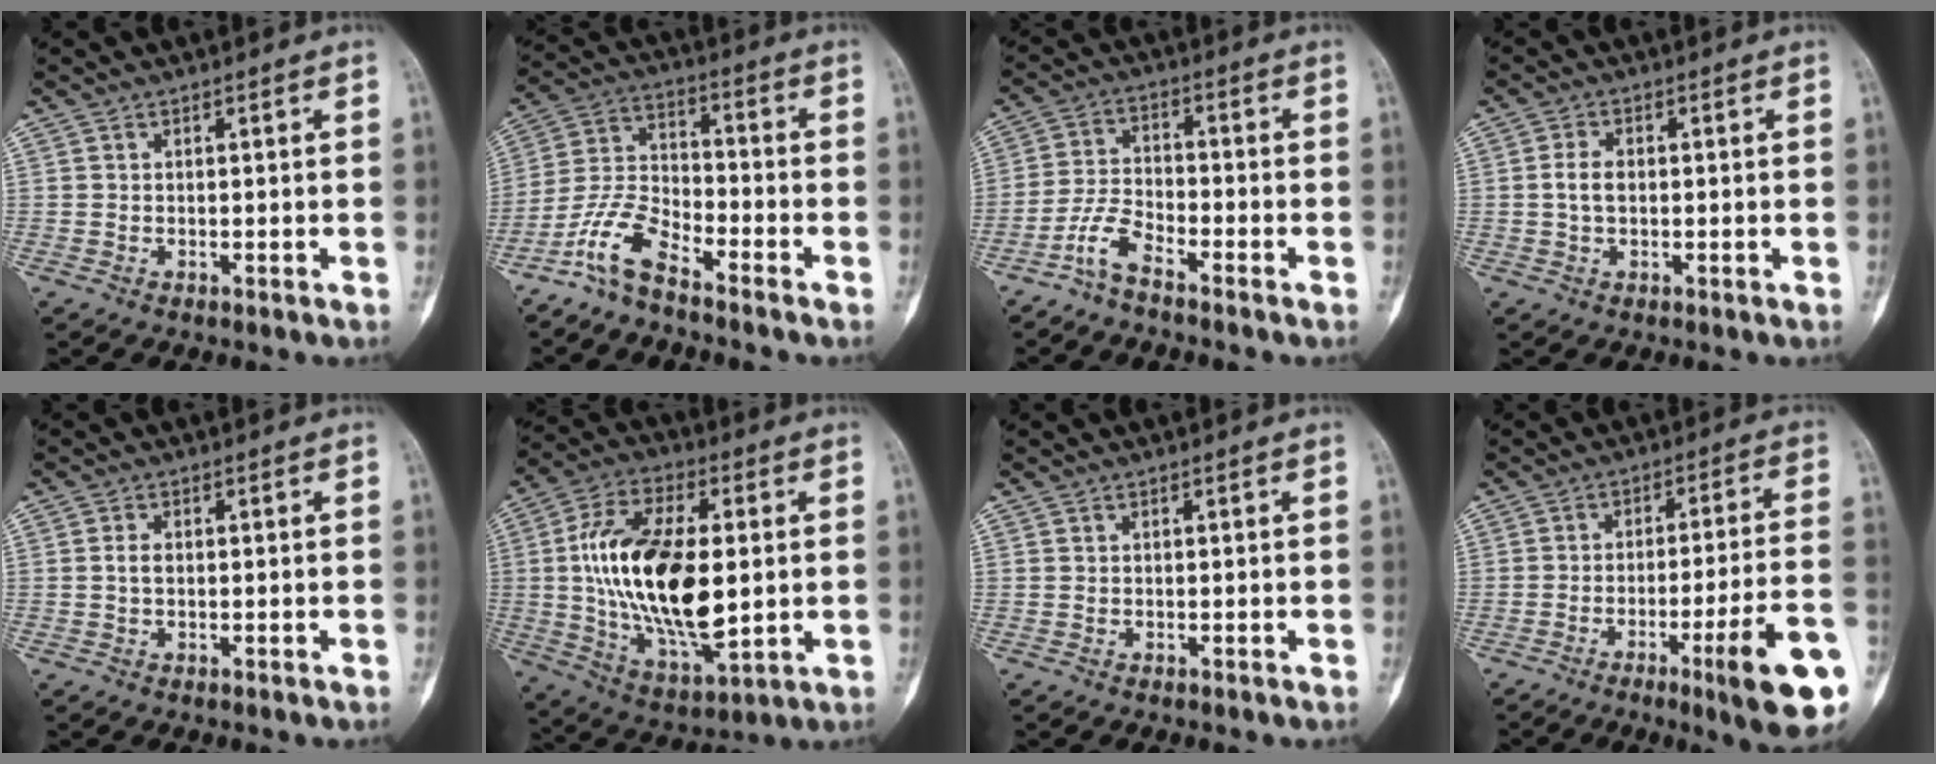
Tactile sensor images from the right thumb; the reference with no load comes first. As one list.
[{"total": 8.8, "force": [-6.7, 2.9, 5.0], "torque": [-0.110, 0.054, -0.145]}, {"total": 5.4, "force": [-4.2, 1.5, 3.0], "torque": [-0.063, 0.026, -0.094]}, {"total": 3.3, "force": [0.0, 2.0, 2.6], "torque": [-0.050, 0.007, -0.005]}, {"total": 1.6, "force": [0.0, 1.0, 1.2], "torque": [-0.022, 0.003, -0.003]}, {"total": 23.0, "force": [0.9, 11.1, 20.0], "torque": [-0.367, -0.005, 0.021]}, {"total": 0.0}, {"total": 15.4, "force": [-6.8, 1.3, 13.7], "torque": [-0.175, 0.019, -0.094]}]